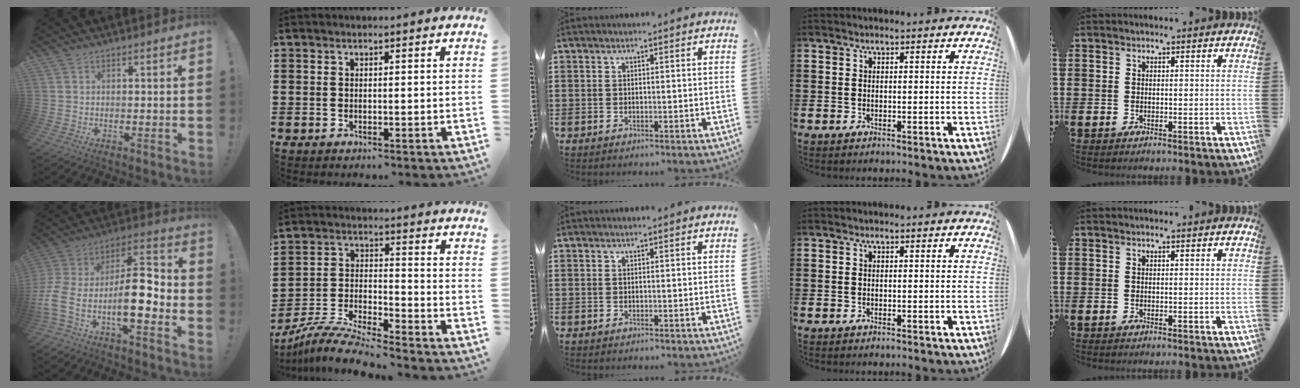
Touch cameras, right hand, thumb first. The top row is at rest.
{"thumb": {"total": 17.1, "force": [-6.5, 6.4, 14.5], "torque": [-0.291, 0.027, -0.106]}, "index": {"total": 8.3, "force": [-8.0, 0.0, 2.1], "torque": [-0.048, 0.005, -0.159]}}